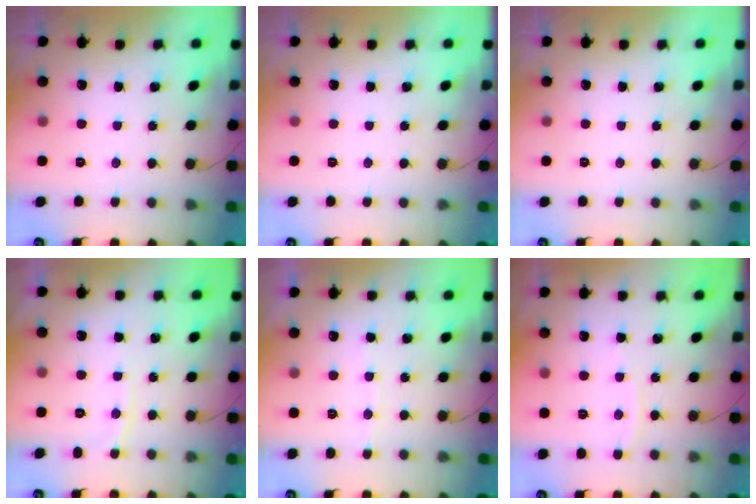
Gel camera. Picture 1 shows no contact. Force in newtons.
{"total": 0.0}
{"total": 0.0}
{"total": 4.1, "press": 4.1, "slide": 0.6}
{"total": 4.2, "press": 4.1, "slide": 0.5}
{"total": 2.9, "press": 2.9, "slide": 0.3}